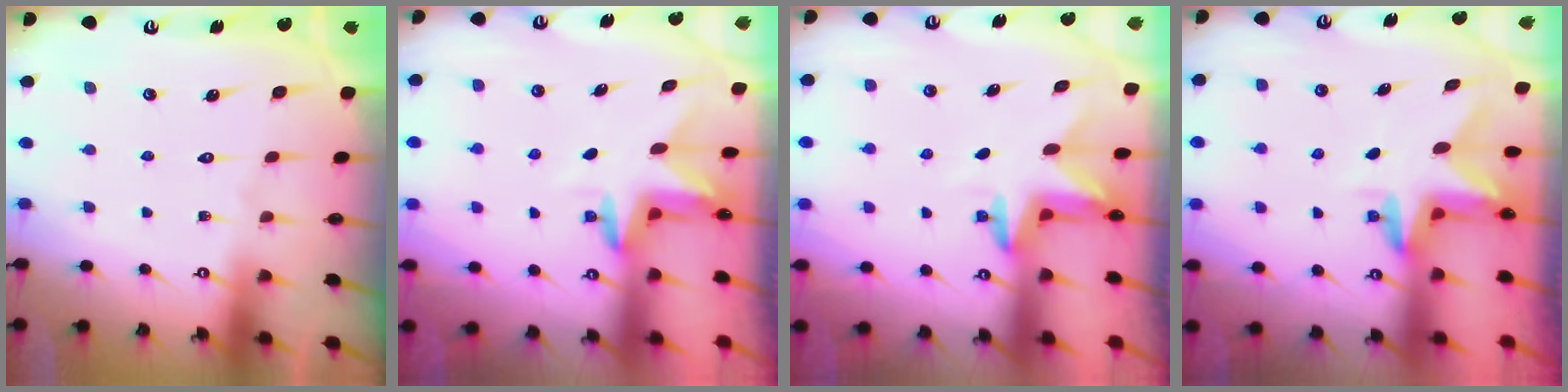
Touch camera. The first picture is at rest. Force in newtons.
{"total": 3.3, "press": 3.3, "slide": 0.3}
{"total": 3.3, "press": 3.3, "slide": 0.3}
{"total": 3.0, "press": 3.0, "slide": 0.3}